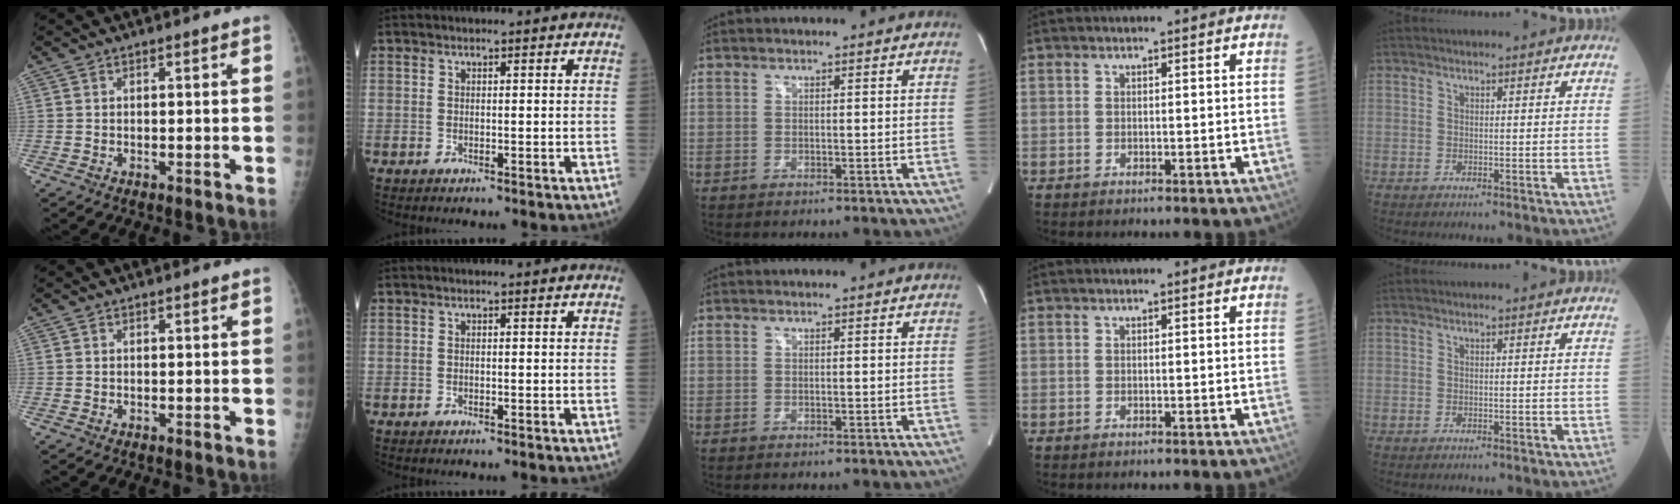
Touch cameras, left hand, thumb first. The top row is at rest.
{}